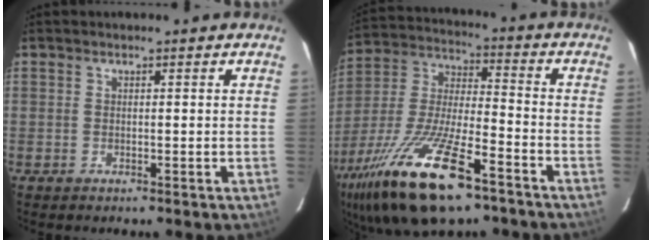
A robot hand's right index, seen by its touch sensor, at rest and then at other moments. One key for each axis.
{"total": 23.4, "fx": -14.1, "fy": 7.3, "fz": 17.1, "tx": -0.349, "ty": -0.041, "tz": -0.258}